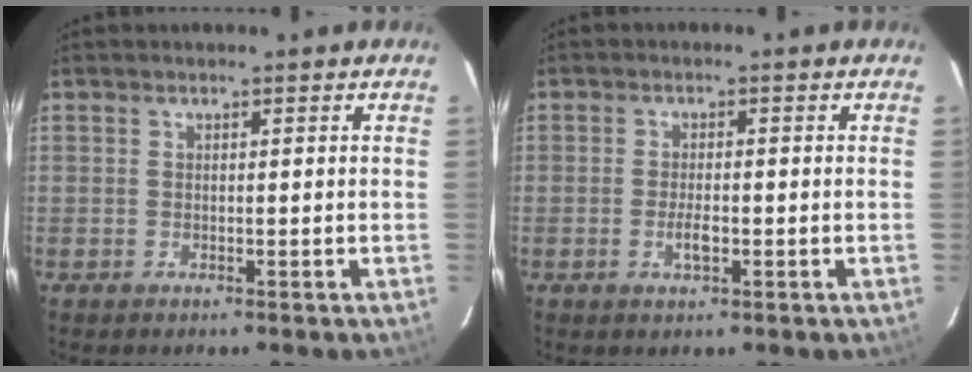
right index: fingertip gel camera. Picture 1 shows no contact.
{"total": 2.8, "force": [-0.9, 1.1, 2.4], "torque": [-0.045, -0.003, -0.015]}